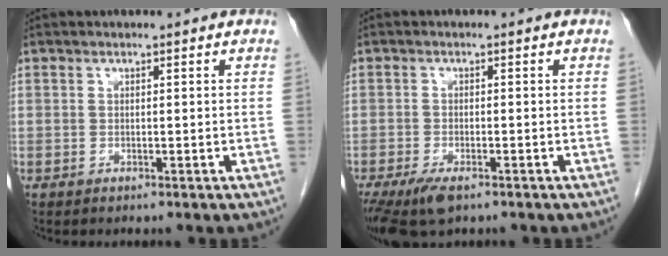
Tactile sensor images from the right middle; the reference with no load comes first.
{"total": 6.1, "force": [-4.1, 2.1, 4.0], "torque": [-0.075, -0.013, -0.070]}